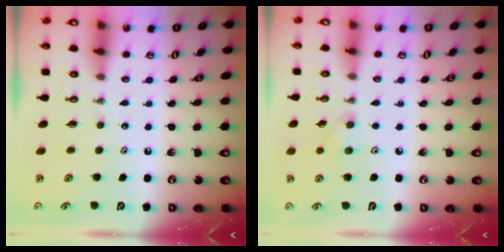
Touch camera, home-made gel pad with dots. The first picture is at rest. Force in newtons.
{"total": 4.3, "press": 3.9, "slide": 1.9}